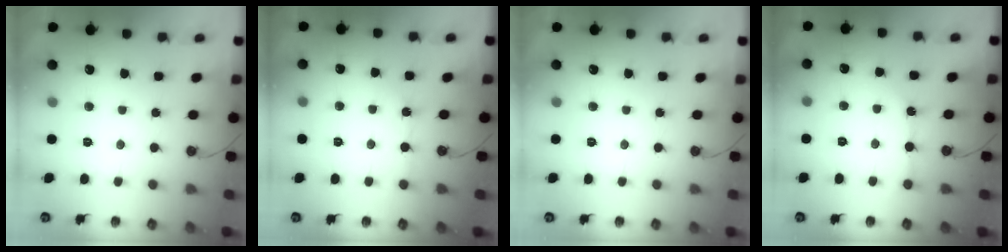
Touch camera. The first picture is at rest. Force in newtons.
{"total": 3.3, "press": 3.3, "slide": 0.5}
{"total": 0.0}
{"total": 2.3, "press": 2.3, "slide": 0.4}